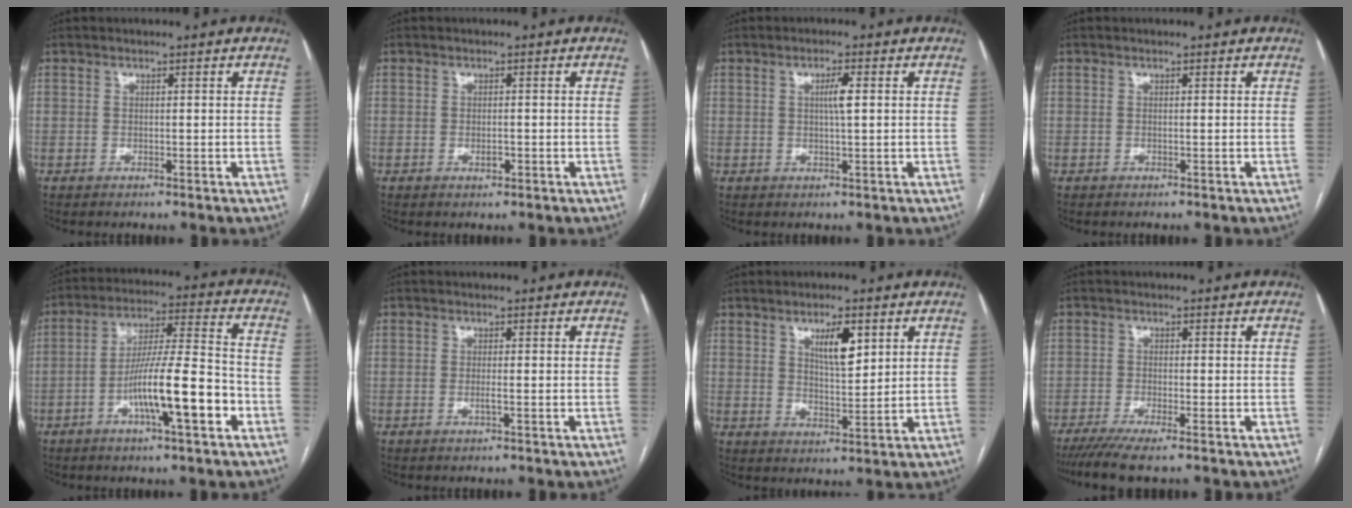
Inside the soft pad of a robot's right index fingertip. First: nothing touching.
{"total": 1.3, "force": [-0.4, 0.6, 1.1], "torque": [-0.020, -0.001, -0.005]}
{"total": 2.7, "force": [0.5, 0.1, 2.6], "torque": [-0.048, 0.001, 0.008]}
{"total": 0.0}
{"total": 13.3, "force": [-5.1, 1.1, 12.3], "torque": [-0.212, 0.005, -0.084]}
{"total": 1.1, "force": [-0.4, -0.1, 1.1], "torque": [-0.023, -0.003, -0.006]}
{"total": 5.9, "force": [2.8, 1.7, 4.9], "torque": [-0.085, -0.002, 0.051]}
{"total": 6.0, "force": [-4.7, 0.3, 3.8], "torque": [-0.061, -0.014, -0.078]}